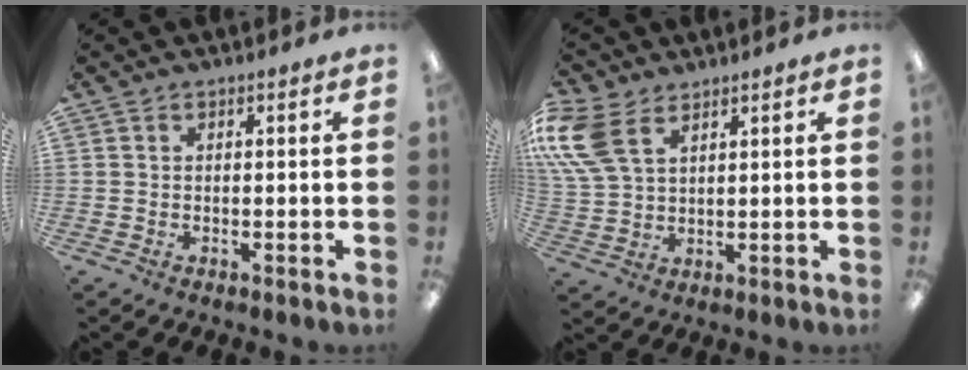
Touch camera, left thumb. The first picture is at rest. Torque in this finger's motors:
{"motor_torque": [0.17, 0.99, 1.45, -1.32, 0.69]}